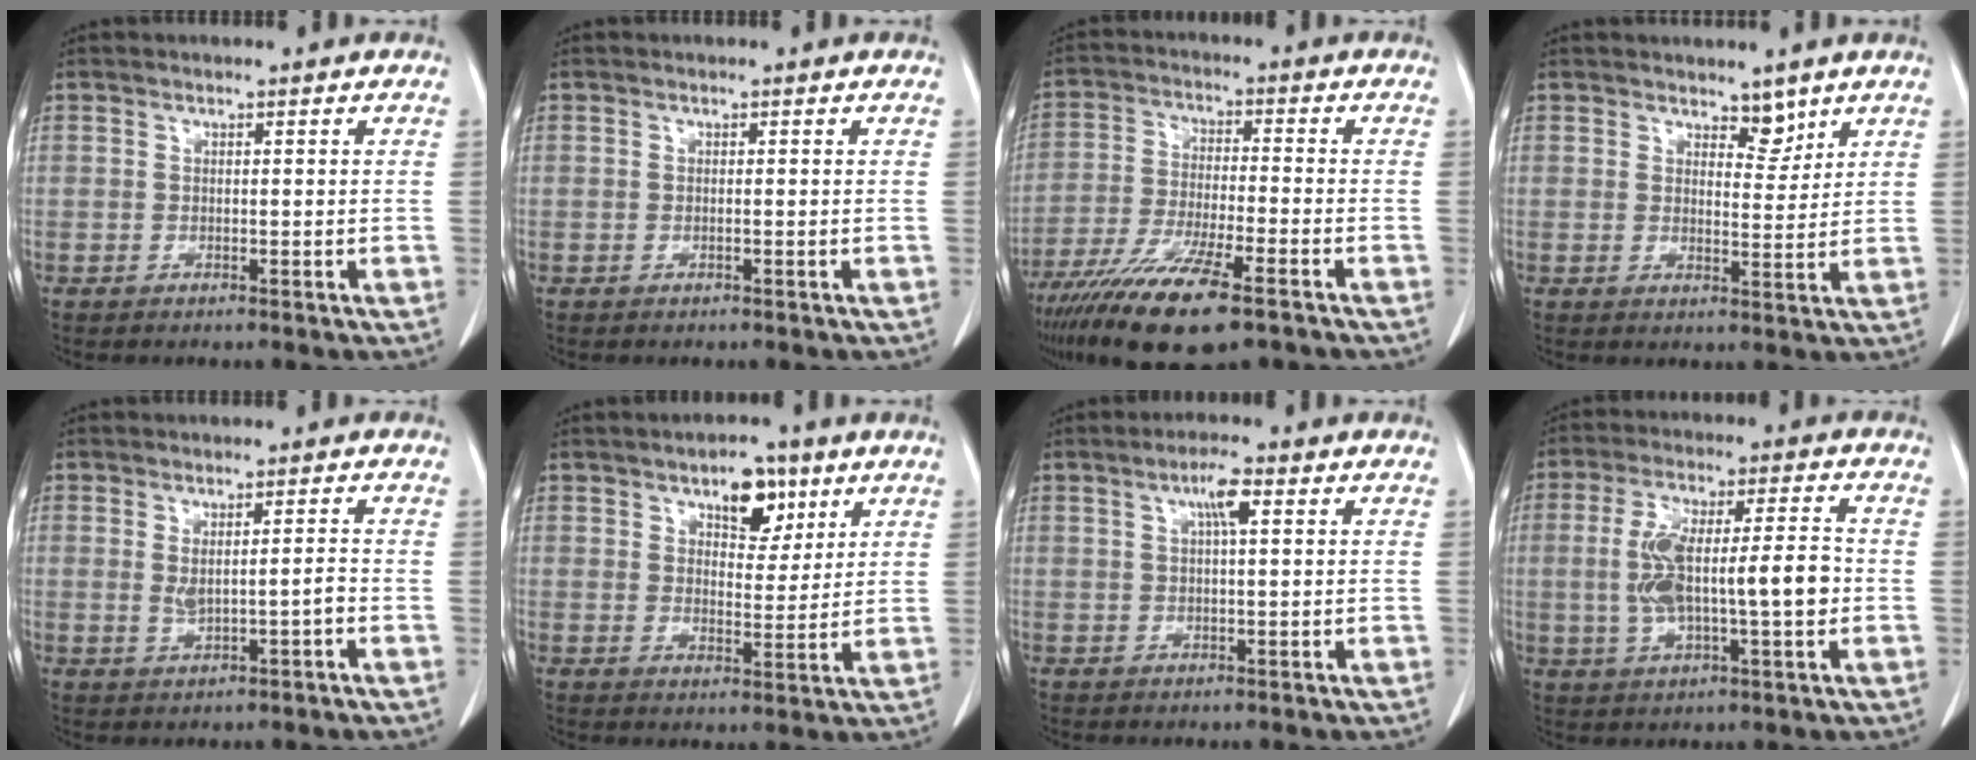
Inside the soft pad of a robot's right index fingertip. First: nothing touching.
{"total": 0.0}
{"total": 15.4, "force": [-10.4, 2.3, 11.2], "torque": [-0.212, -0.042, -0.181]}
{"total": 3.3, "force": [2.6, 1.4, 1.3], "torque": [-0.014, -0.008, 0.042]}
{"total": 3.2, "force": [-0.3, 0.6, 3.2], "torque": [-0.055, 0.000, 0.001]}
{"total": 6.8, "force": [3.9, 3.3, 4.4], "torque": [-0.060, 0.005, 0.060]}
{"total": 3.6, "force": [1.4, 0.4, 3.3], "torque": [-0.060, 0.005, 0.023]}
{"total": 12.2, "force": [-0.8, 2.8, 11.9], "torque": [-0.227, 0.019, -0.010]}